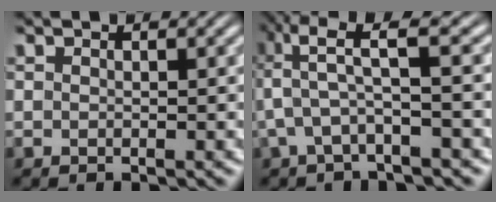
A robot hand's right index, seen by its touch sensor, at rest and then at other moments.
{"total": 6.6, "force": [2.7, 3.2, 5.2], "torque": [-0.102, 0.007, 0.036]}